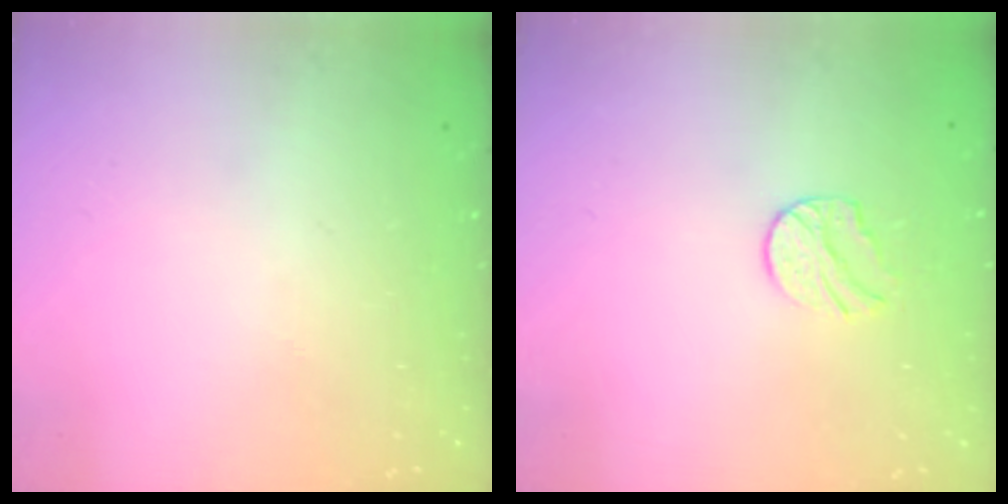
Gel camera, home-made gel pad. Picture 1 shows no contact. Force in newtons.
{"total": 6.4, "press": 6.3, "slide": 0.6}